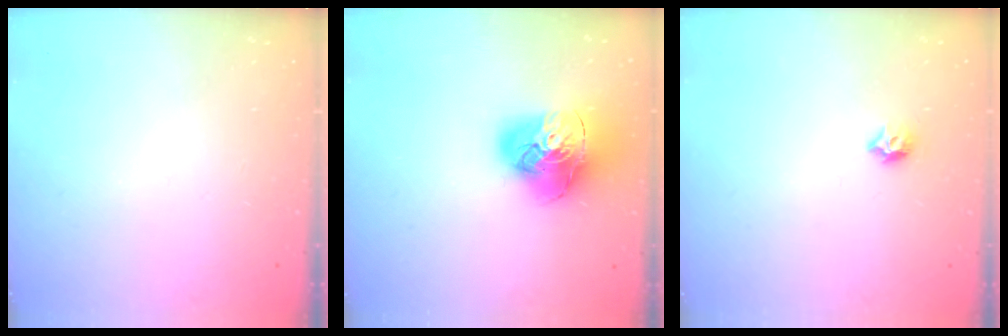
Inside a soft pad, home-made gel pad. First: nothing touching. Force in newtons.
{"total": 18.6, "press": 18.5, "slide": 2.0}
{"total": 5.5, "press": 5.4, "slide": 0.9}